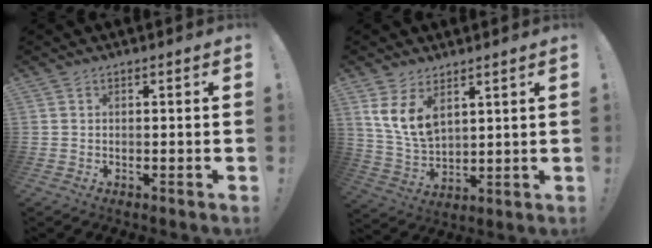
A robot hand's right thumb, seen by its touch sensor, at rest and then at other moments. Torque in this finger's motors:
{"motor_torque": [1.37, 1.37, 0.07, 0.11, 0.07]}